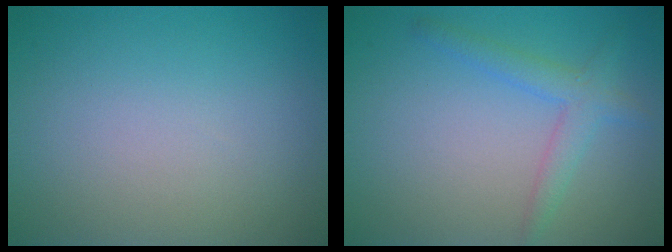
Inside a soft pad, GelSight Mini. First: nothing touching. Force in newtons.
{"total": 2.5, "press": 2.5, "slide": 0.1}